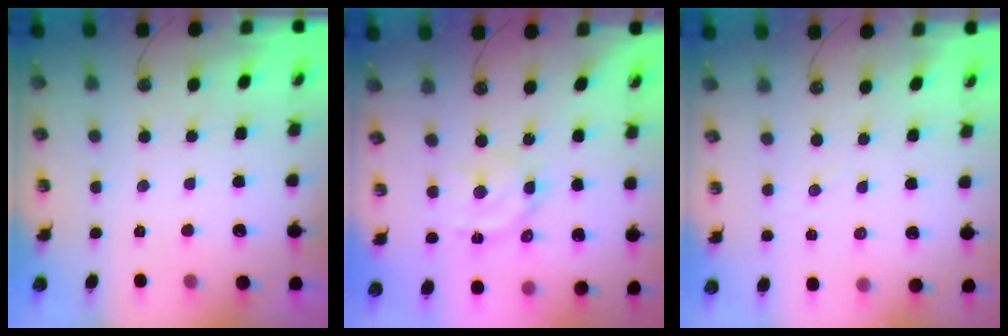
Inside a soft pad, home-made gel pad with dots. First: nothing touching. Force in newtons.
{"total": 12.0, "press": 12.0, "slide": 1.0}
{"total": 1.8, "press": 1.7, "slide": 0.2}